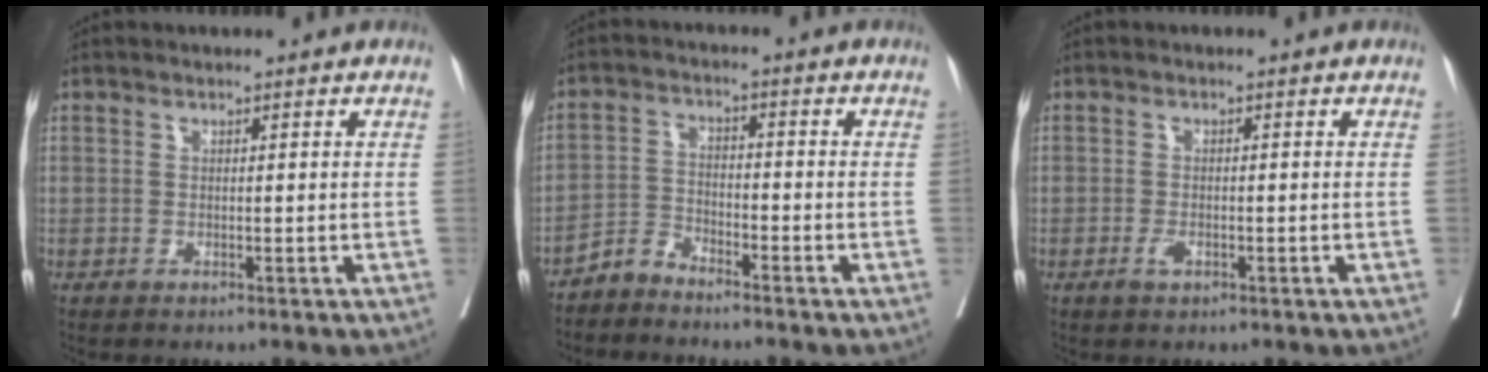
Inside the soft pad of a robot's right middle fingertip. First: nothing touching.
{"total": 3.2, "force": [-3.2, 0.4, 0.1], "torque": [0.004, -0.009, -0.065]}
{"total": 1.5, "force": [-0.7, 0.6, 1.1], "torque": [-0.022, 0.000, -0.011]}